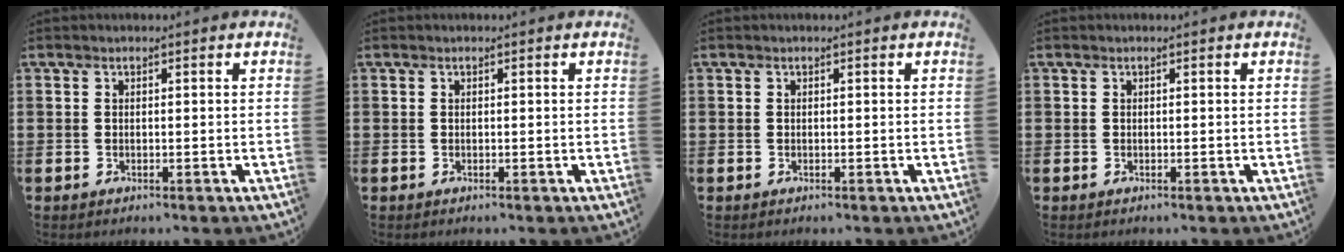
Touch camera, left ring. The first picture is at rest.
{"total": 0.0}
{"total": 0.0}
{"total": 0.0}